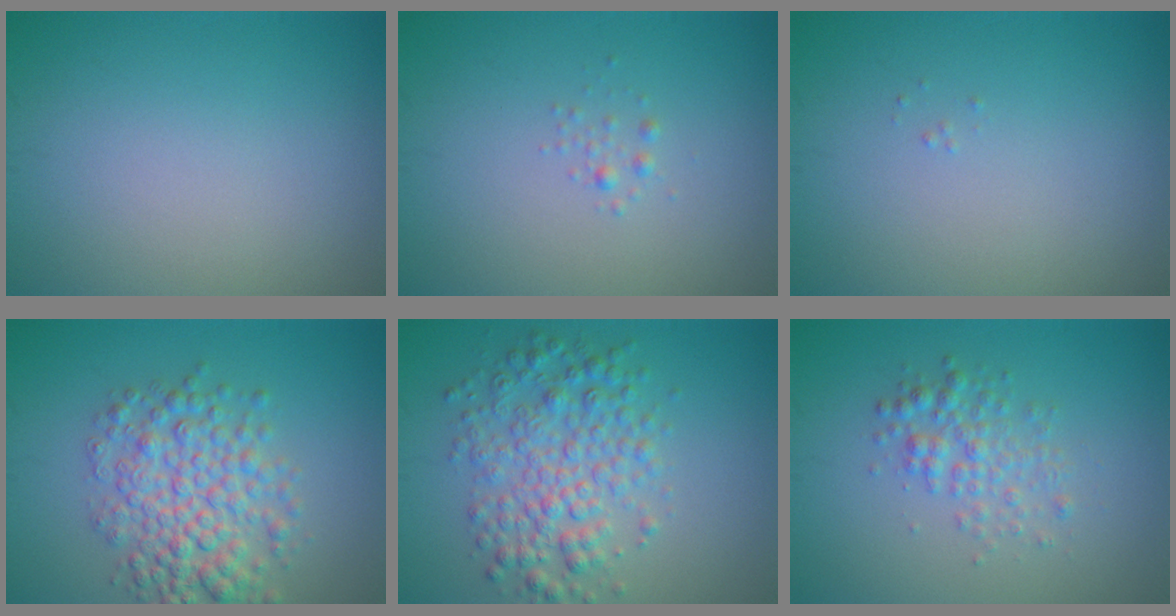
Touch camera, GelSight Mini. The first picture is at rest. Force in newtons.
{"total": 0.6, "press": 0.6, "slide": 0.0}
{"total": 0.0}
{"total": 5.9, "press": 5.9, "slide": 0.1}
{"total": 4.9, "press": 4.9, "slide": 0.0}
{"total": 2.5, "press": 2.5, "slide": 0.0}